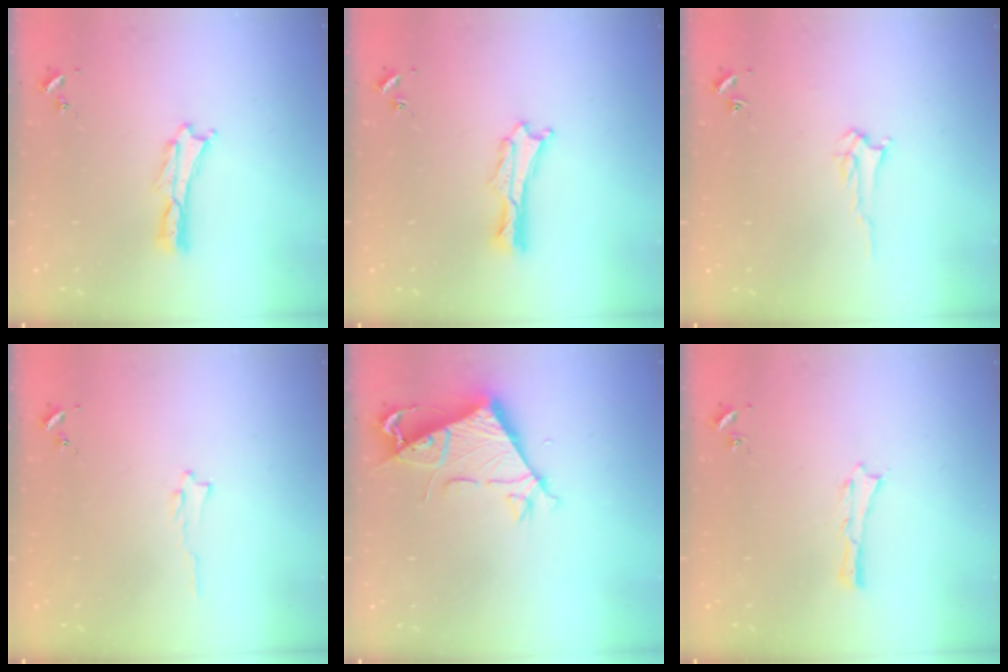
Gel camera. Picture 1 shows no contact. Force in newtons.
{"total": 0.9, "press": 0.9, "slide": 0.2}
{"total": 2.8, "press": 2.8, "slide": 0.4}
{"total": 0.6, "press": 0.6, "slide": 0.1}
{"total": 7.4, "press": 7.4, "slide": 0.7}
{"total": 0.0}